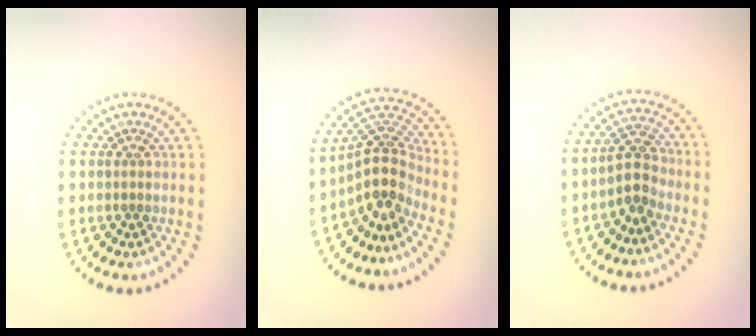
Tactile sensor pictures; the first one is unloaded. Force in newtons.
{"total": 4.5, "press": 3.3, "slide": 3.0}
{"total": 2.9, "press": 2.7, "slide": 1.2}